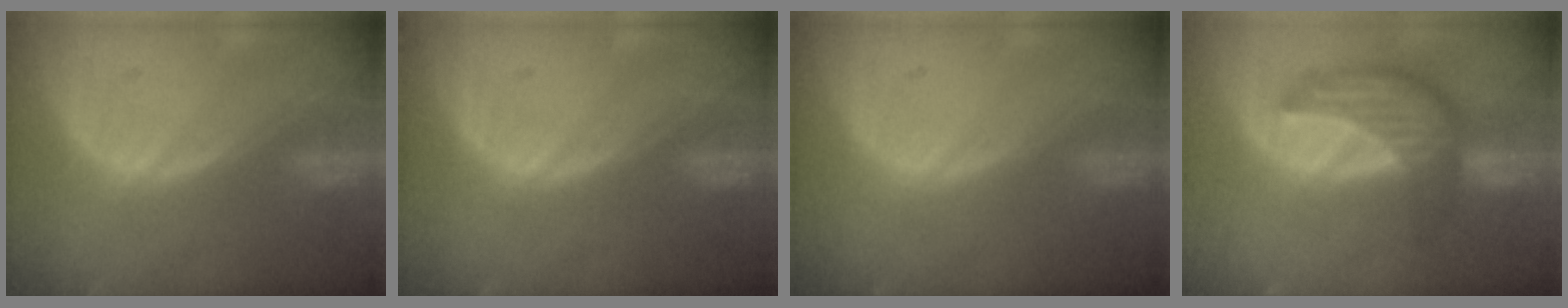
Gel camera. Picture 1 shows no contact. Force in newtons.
{"total": 0.0}
{"total": 0.0}
{"total": 7.9, "press": 7.5, "slide": 2.4}